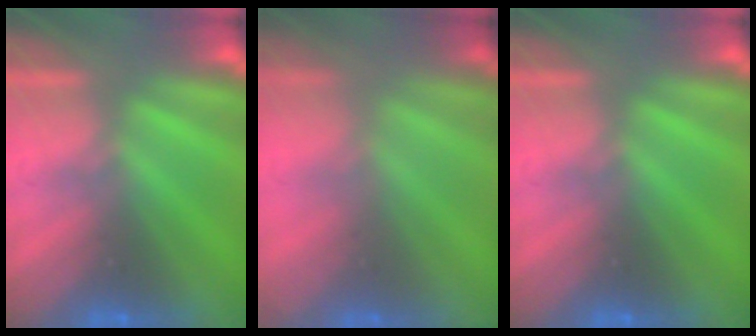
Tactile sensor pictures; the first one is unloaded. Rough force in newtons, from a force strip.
{"total": 1.5}
{"total": 0.0}